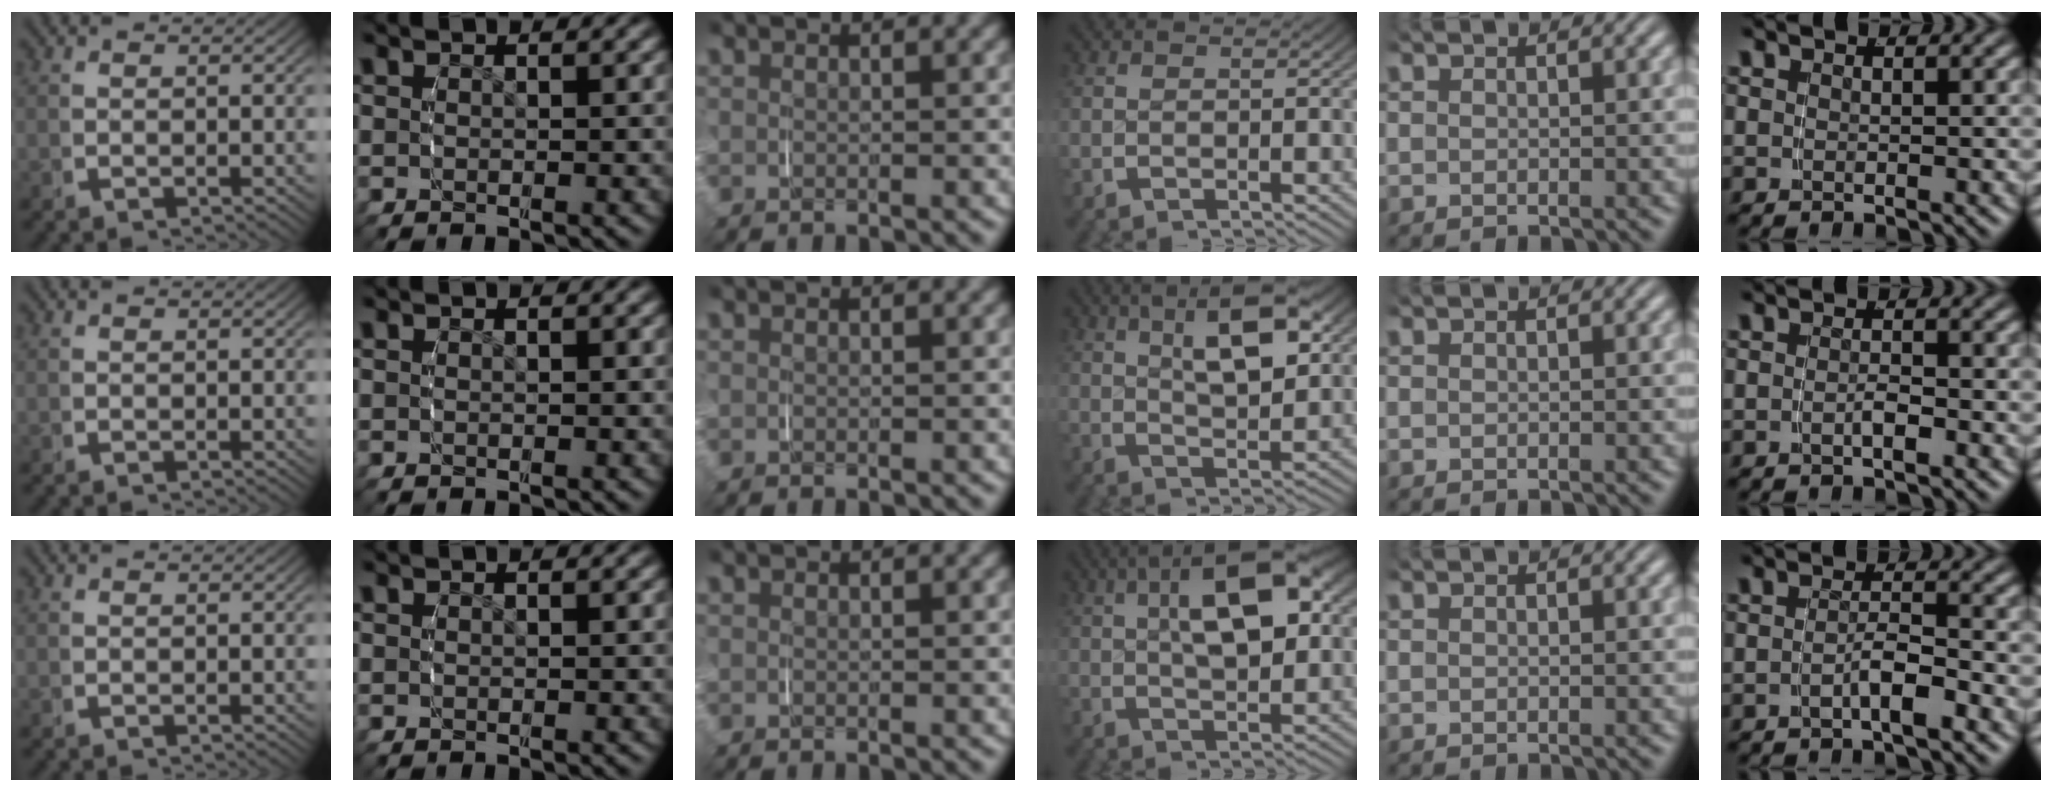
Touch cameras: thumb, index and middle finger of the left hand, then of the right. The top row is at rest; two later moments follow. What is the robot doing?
{"motion": "grasp_and_lifting", "object": "lipstick"}